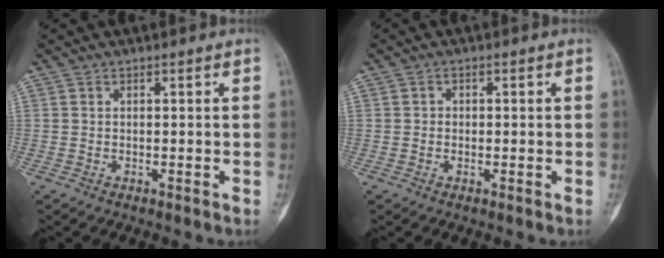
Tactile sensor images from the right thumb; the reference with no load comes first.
{"total": 1.1, "force": [-0.1, 1.0, 0.4], "torque": [0.003, 0.004, -0.004]}